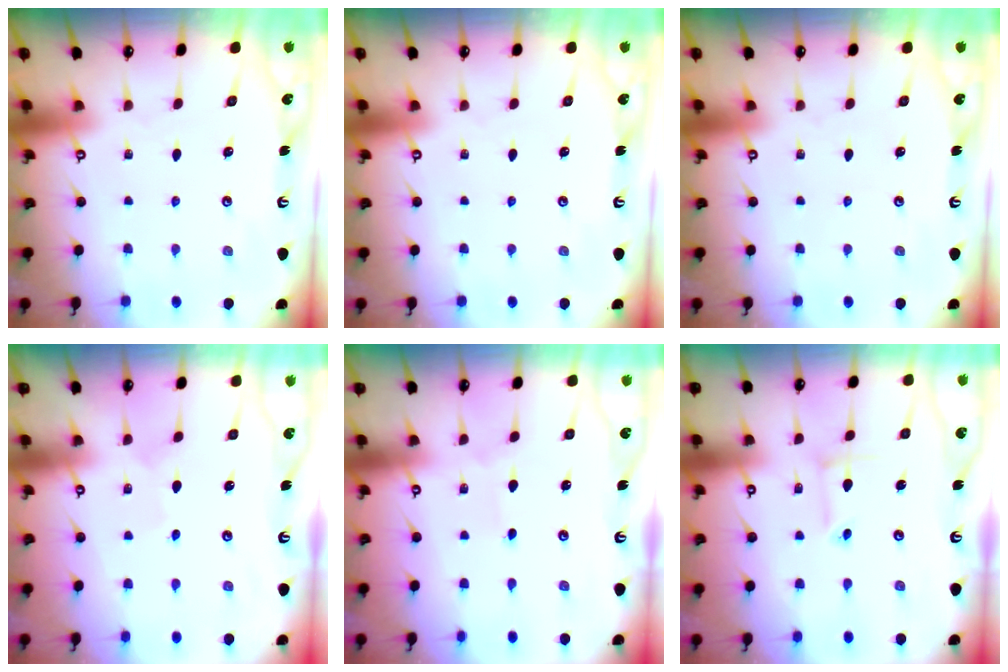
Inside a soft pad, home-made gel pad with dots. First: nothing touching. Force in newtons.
{"total": 0.0}
{"total": 0.0}
{"total": 1.5, "press": 1.4, "slide": 0.1}
{"total": 1.6, "press": 1.6, "slide": 0.1}
{"total": 3.9, "press": 3.9, "slide": 0.4}